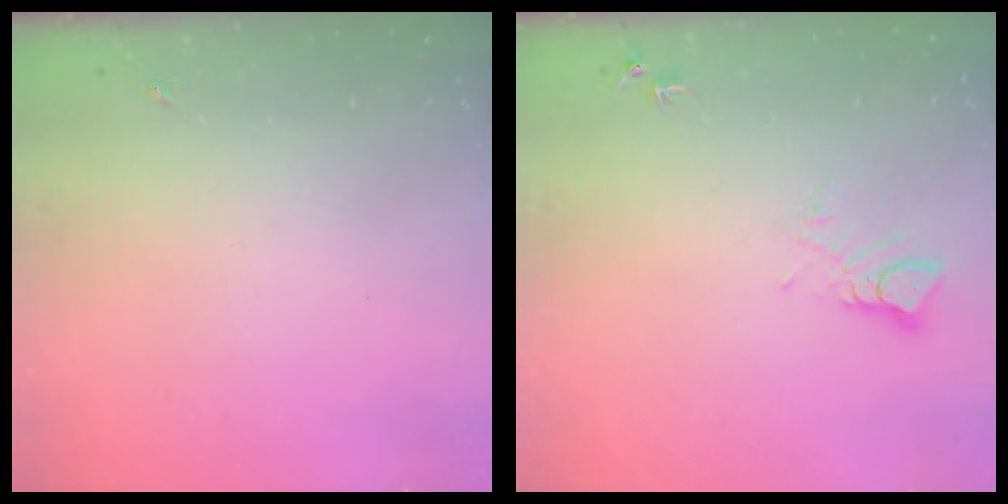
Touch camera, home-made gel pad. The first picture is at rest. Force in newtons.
{"total": 4.7, "press": 4.7, "slide": 0.3}